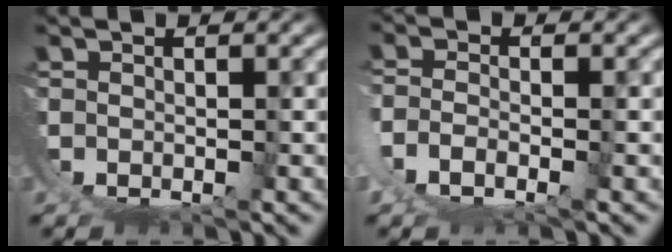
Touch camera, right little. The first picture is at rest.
{"total": 2.5, "force": [-1.0, 0.1, 2.3], "torque": [-0.046, -0.009, -0.012]}